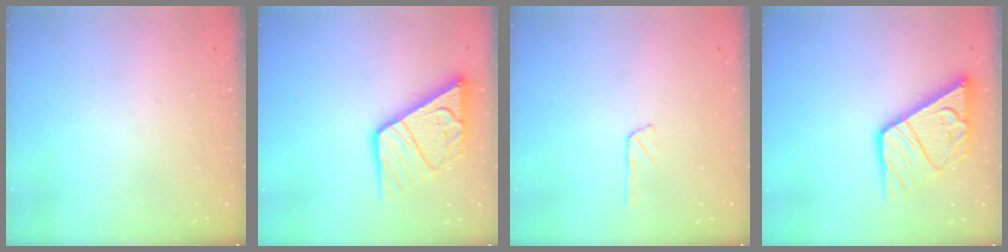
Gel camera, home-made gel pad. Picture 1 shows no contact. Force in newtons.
{"total": 14.2, "press": 14.1, "slide": 1.7}
{"total": 2.3, "press": 2.3, "slide": 0.2}
{"total": 14.2, "press": 14.1, "slide": 1.7}